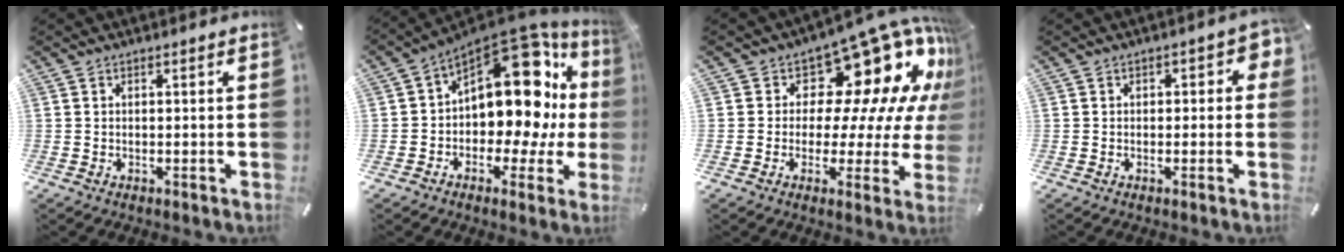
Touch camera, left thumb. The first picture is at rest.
{"total": 17.8, "force": [5.2, 10.5, 13.4], "torque": [-0.185, -0.057, 0.082]}
{"total": 18.6, "force": [9.8, 10.6, 11.8], "torque": [-0.150, -0.085, 0.161]}
{"total": 2.4, "force": [-0.1, 1.6, 1.7], "torque": [-0.016, 0.003, -0.006]}